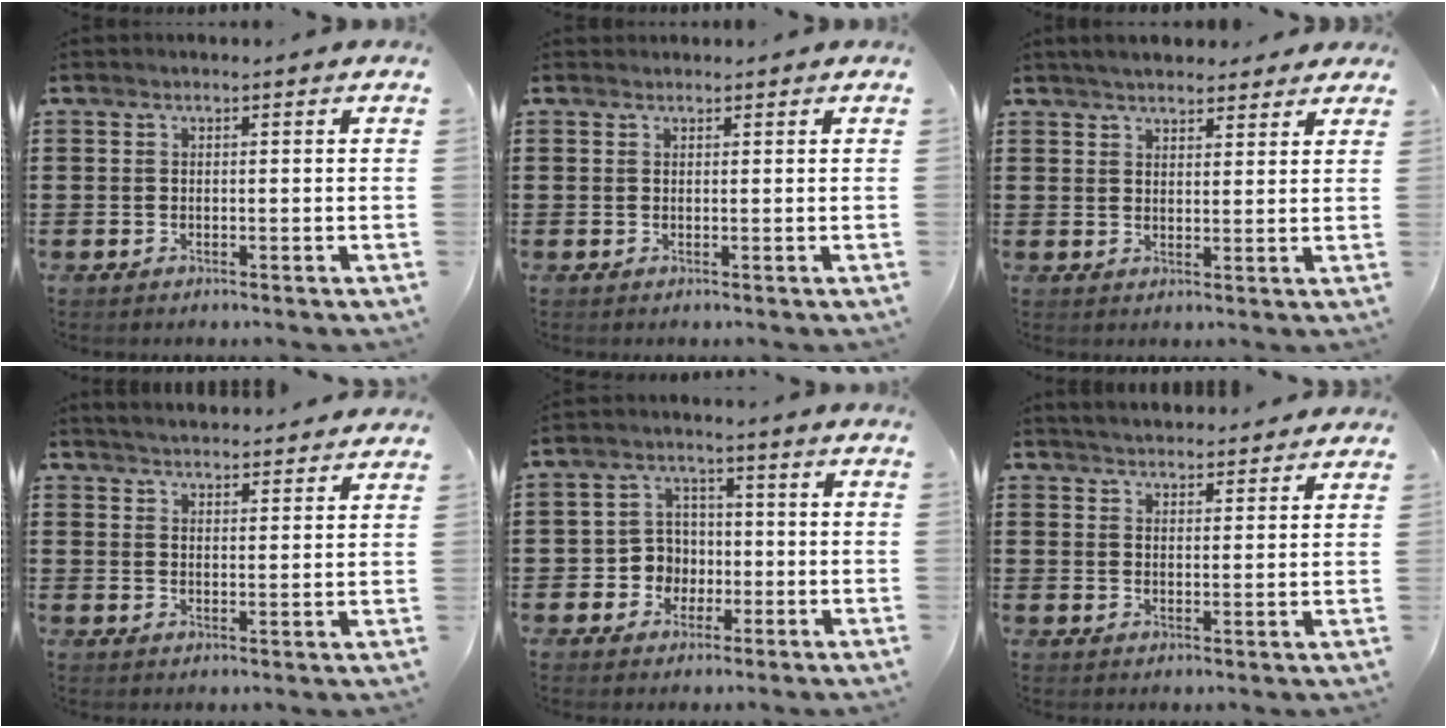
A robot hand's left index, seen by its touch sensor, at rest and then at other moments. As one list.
[{"total": 0.6, "force": [0.5, 0.2, 0.0], "torque": [-0.001, 0.001, 0.011]}, {"total": 3.9, "force": [3.6, 1.0, 0.9], "torque": [-0.027, -0.002, 0.068]}, {"total": 3.5, "force": [3.5, -0.3, 0.2], "torque": [-0.015, -0.016, 0.062]}, {"total": 5.0, "force": [-1.2, 4.6, 1.4], "torque": [-0.040, 0.012, -0.023]}, {"total": 3.3, "force": [3.3, 0.1, 0.2], "torque": [-0.014, -0.011, 0.061]}]